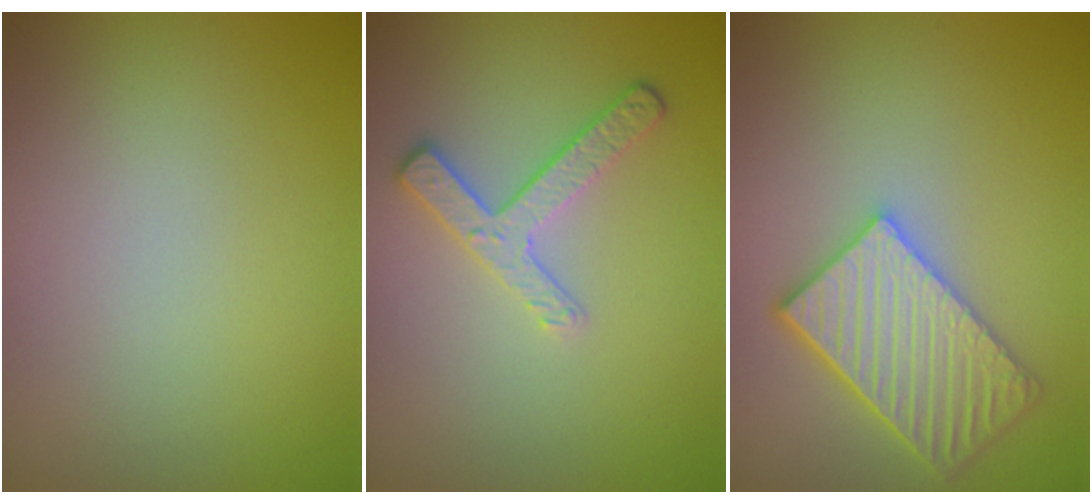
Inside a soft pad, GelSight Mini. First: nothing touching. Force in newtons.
{"total": 2.7, "press": 2.3, "slide": 1.5}
{"total": 5.4, "press": 4.7, "slide": 2.6}